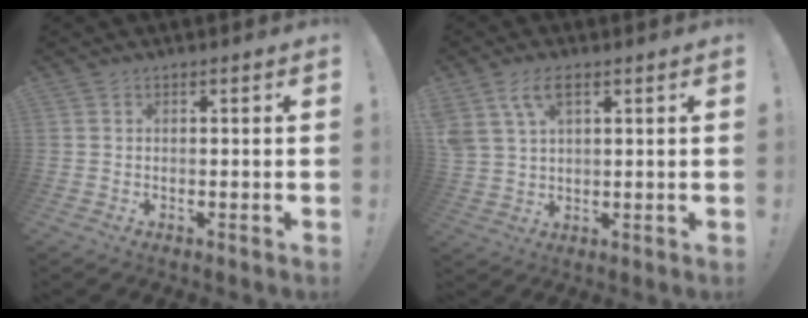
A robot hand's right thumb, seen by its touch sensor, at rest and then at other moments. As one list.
[{"total": 7.6, "force": [3.8, 3.9, 5.3], "torque": [-0.105, -0.004, 0.075]}]